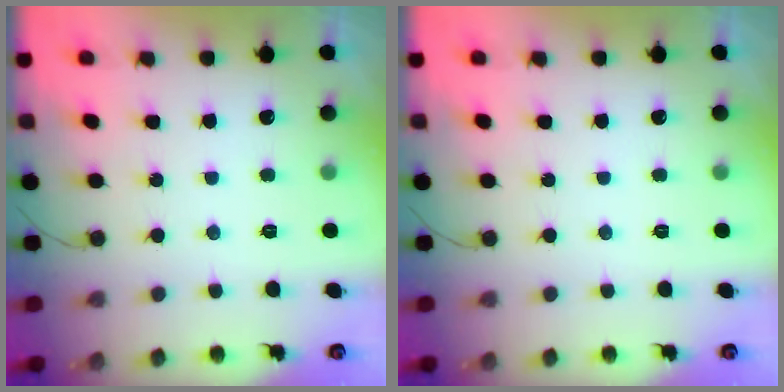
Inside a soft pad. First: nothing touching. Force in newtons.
{"total": 0.0}